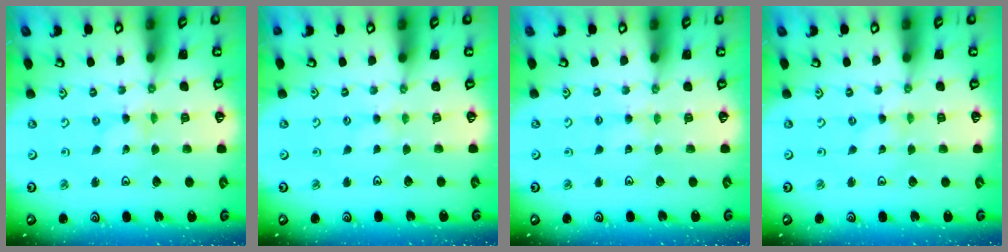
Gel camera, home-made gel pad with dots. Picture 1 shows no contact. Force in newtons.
{"total": 2.8, "press": 2.7, "slide": 0.4}
{"total": 2.0, "press": 2.0, "slide": 0.3}
{"total": 0.0}